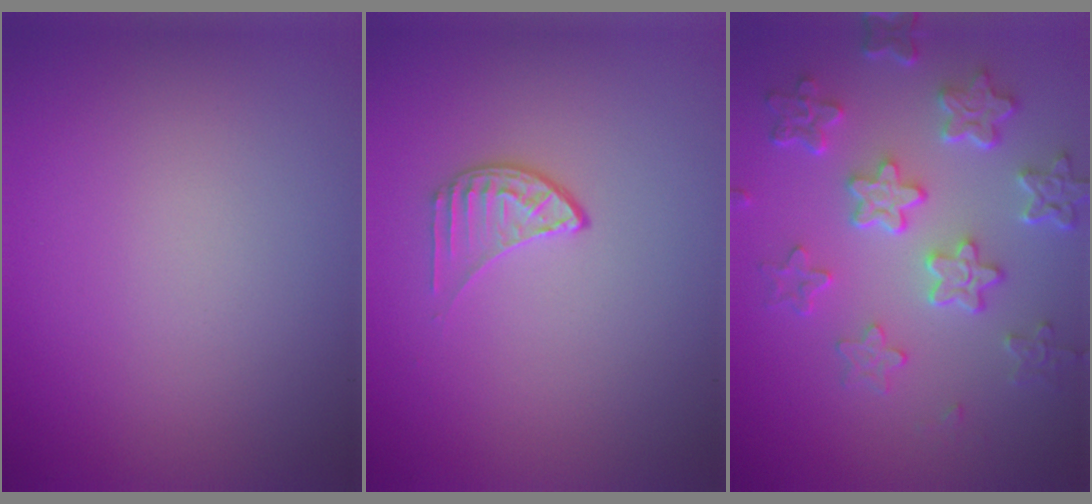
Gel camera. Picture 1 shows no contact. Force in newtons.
{"total": 1.6, "press": 1.0, "slide": 1.2}
{"total": 6.2, "press": 4.6, "slide": 4.2}